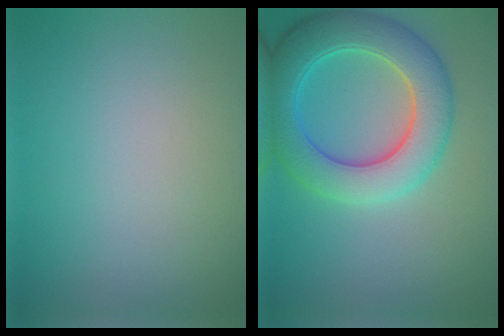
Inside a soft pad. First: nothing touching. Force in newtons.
{"total": 7.9, "press": 7.9, "slide": 0.3}